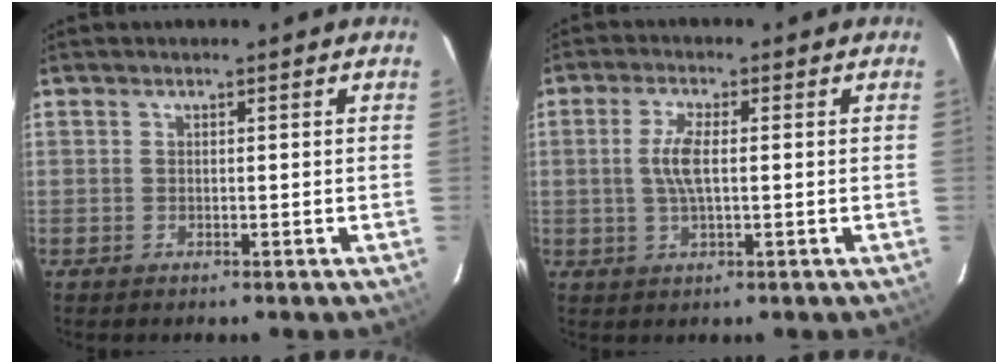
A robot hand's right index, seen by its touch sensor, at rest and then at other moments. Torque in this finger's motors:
{"motor_torque": [0.83, 0.00, 0.45, 0.11]}